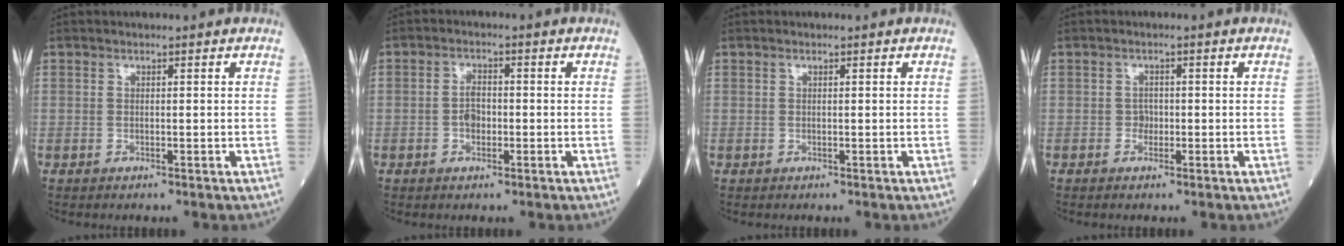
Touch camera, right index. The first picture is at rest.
{"total": 2.6, "force": [-0.5, 1.6, 1.9], "torque": [-0.036, 0.005, -0.009]}
{"total": 0.0}
{"total": 1.1, "force": [-0.2, 1.0, 0.5], "torque": [-0.004, 0.005, -0.004]}